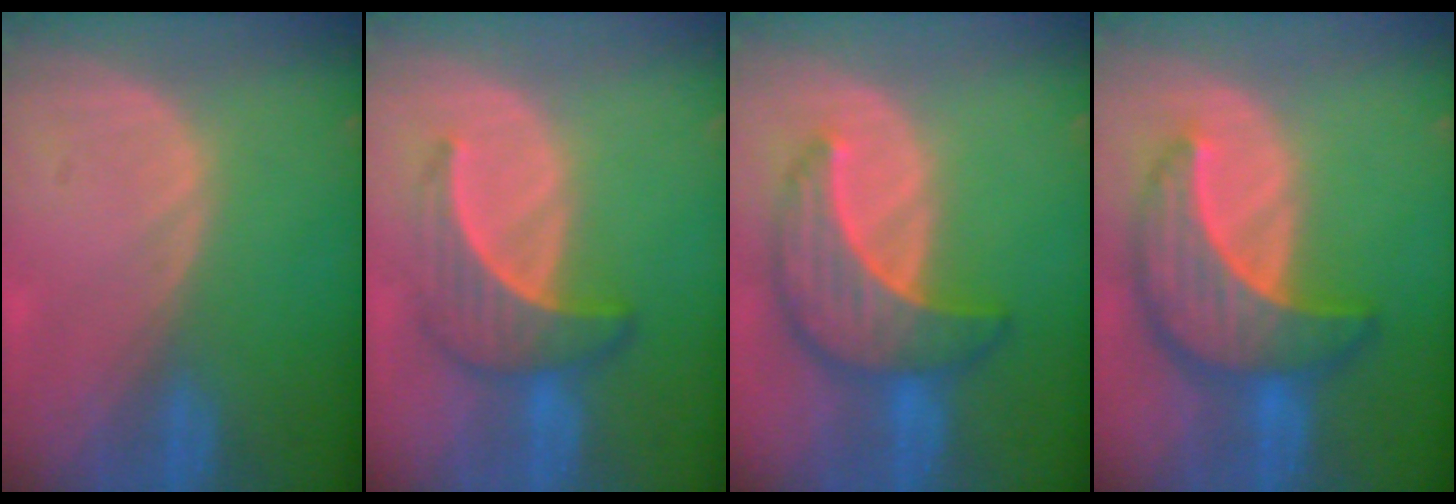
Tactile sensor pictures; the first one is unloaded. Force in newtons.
{"total": 6.4, "press": 6.1, "slide": 1.9}
{"total": 8.8, "press": 8.7, "slide": 0.6}
{"total": 10.0, "press": 10.0, "slide": 0.6}